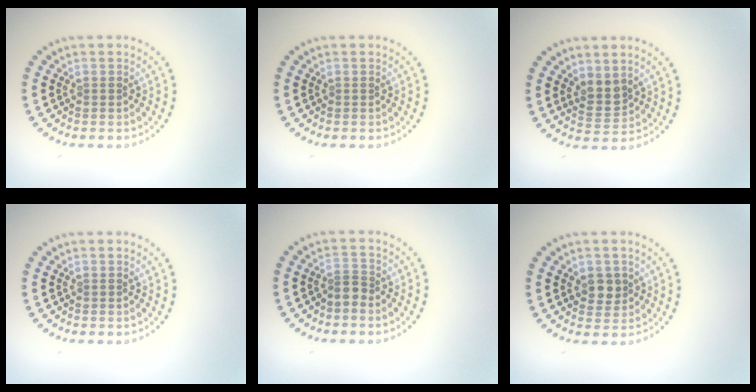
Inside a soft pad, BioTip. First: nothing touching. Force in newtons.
{"total": 0.0}
{"total": 2.2, "press": 1.8, "slide": 1.3}
{"total": 0.0}
{"total": 1.3, "press": 0.9, "slide": 0.9}
{"total": 1.9, "press": 1.7, "slide": 0.7}